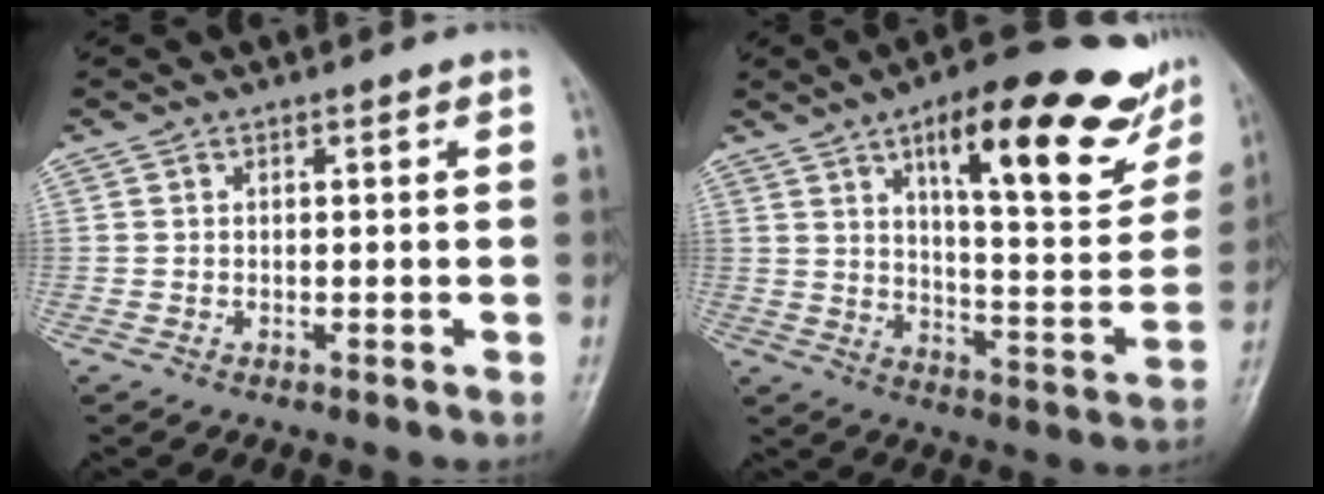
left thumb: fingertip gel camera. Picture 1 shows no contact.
{"total": 24.4, "force": [13.3, 7.6, 19.0], "torque": [-0.224, -0.043, 0.195]}